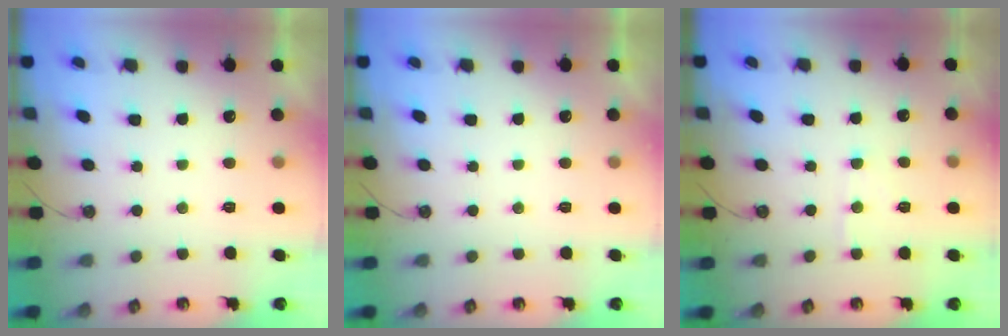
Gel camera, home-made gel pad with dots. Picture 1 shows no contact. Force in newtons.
{"total": 0.0}
{"total": 5.9, "press": 5.9, "slide": 0.7}